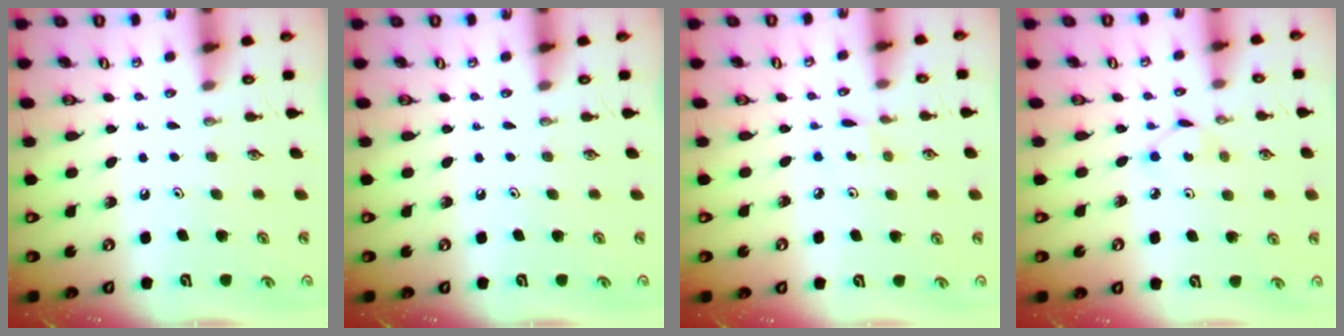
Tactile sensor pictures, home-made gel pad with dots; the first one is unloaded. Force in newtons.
{"total": 0.0}
{"total": 2.6, "press": 2.5, "slide": 0.3}
{"total": 3.9, "press": 3.9, "slide": 0.2}